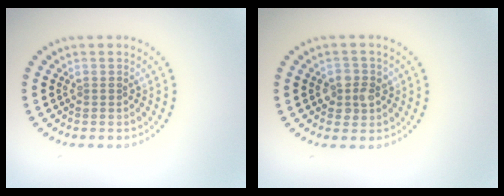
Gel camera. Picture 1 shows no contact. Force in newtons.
{"total": 2.2, "press": 2.1, "slide": 0.6}